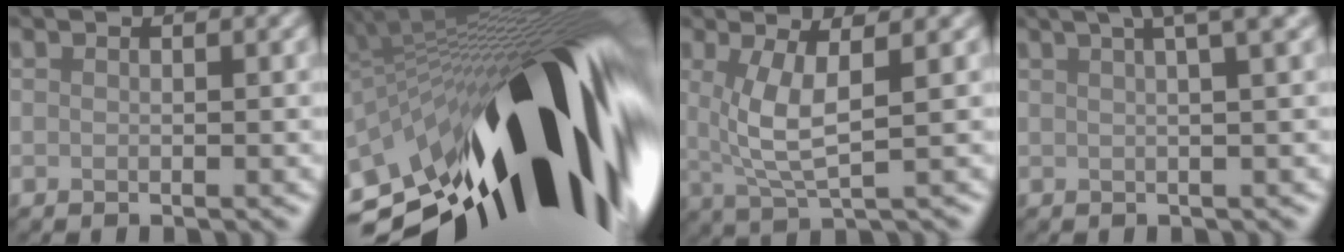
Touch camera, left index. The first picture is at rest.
{"total": 20.7, "force": [-4.9, 8.2, 18.4], "torque": [-0.278, -0.040, -0.096]}
{"total": 4.5, "force": [0.8, 1.2, 4.3], "torque": [-0.089, -0.003, 0.019]}
{"total": 6.5, "force": [3.8, 1.9, 4.9], "torque": [-0.040, 0.037, 0.021]}